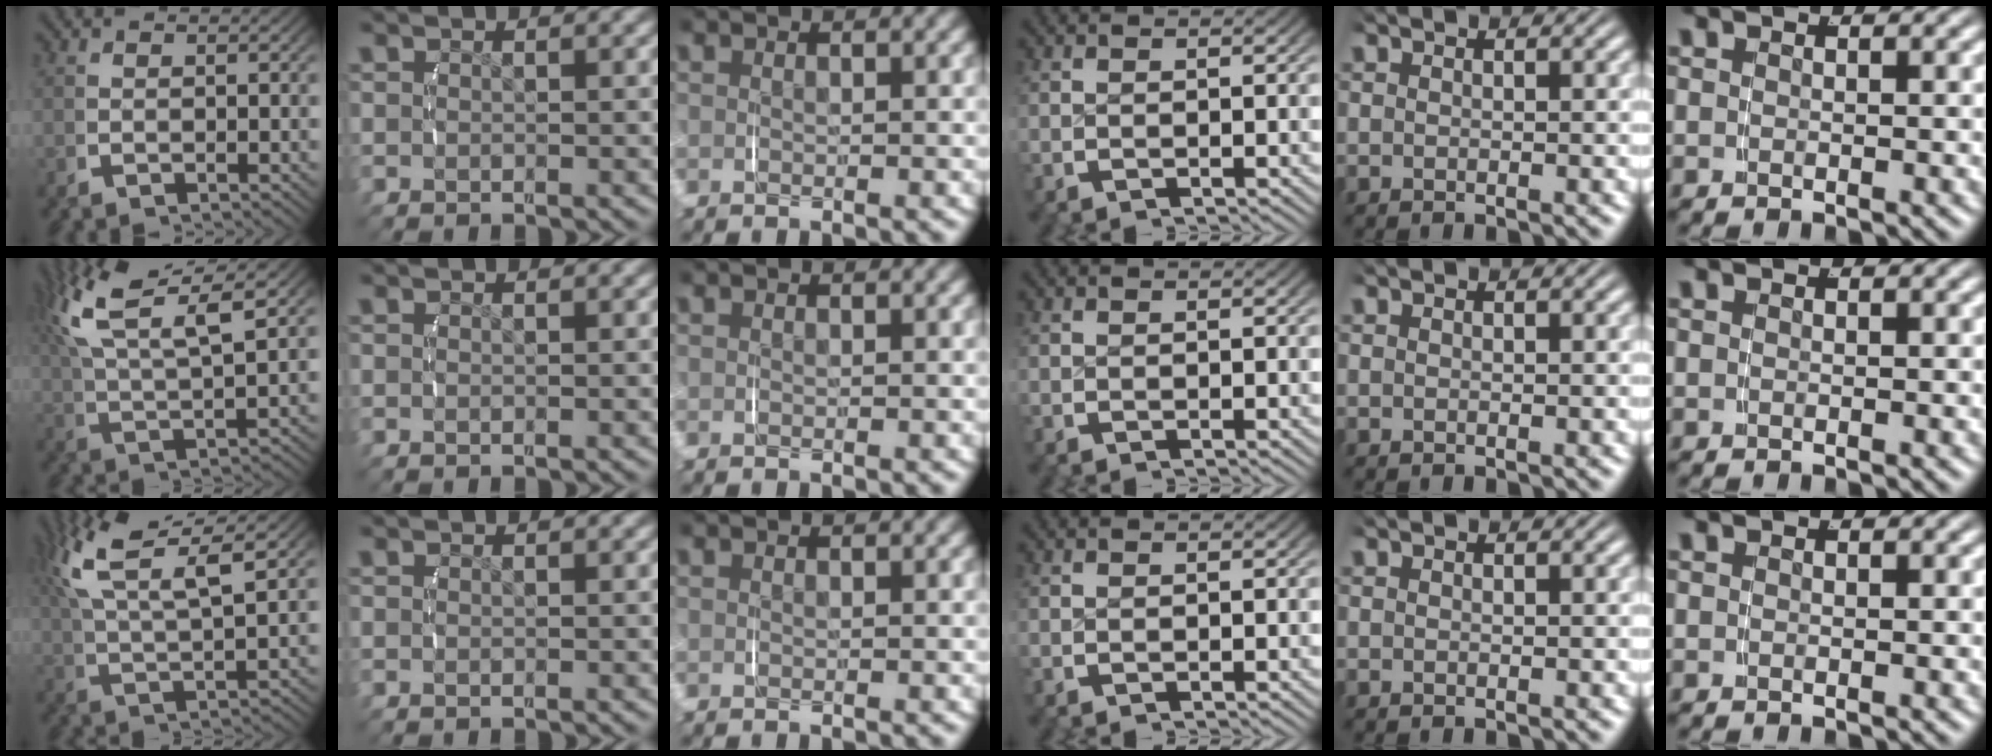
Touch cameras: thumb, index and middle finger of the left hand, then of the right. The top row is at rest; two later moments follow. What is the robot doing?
{"motion": "lift_and_place", "object": "phone"}